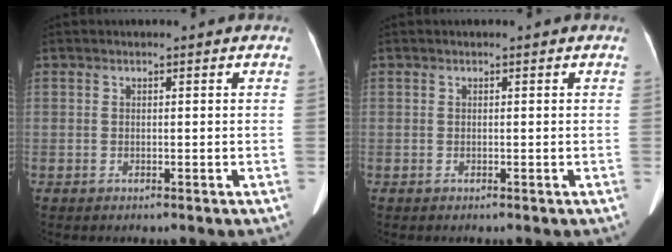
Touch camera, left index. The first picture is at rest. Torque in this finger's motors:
{"motor_torque": [-0.03, -0.02, 0.00, 0.00]}